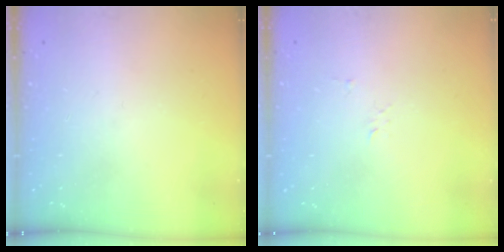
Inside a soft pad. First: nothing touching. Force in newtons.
{"total": 2.7, "press": 2.7, "slide": 0.3}